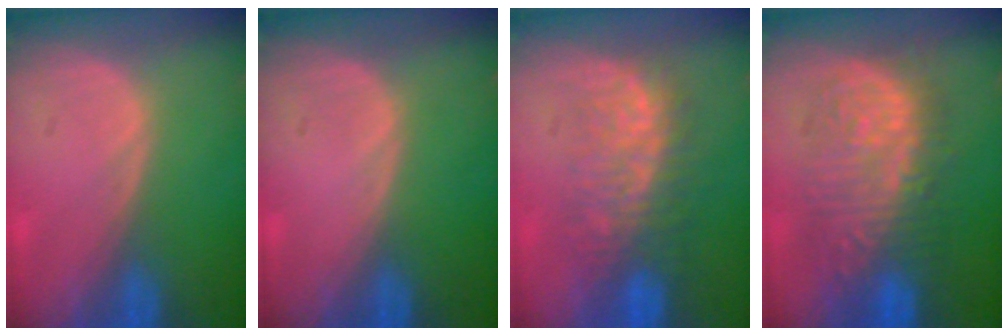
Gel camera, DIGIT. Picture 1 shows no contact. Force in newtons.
{"total": 0.0}
{"total": 7.6, "press": 7.5, "slide": 1.2}
{"total": 10.1, "press": 10.1, "slide": 0.5}